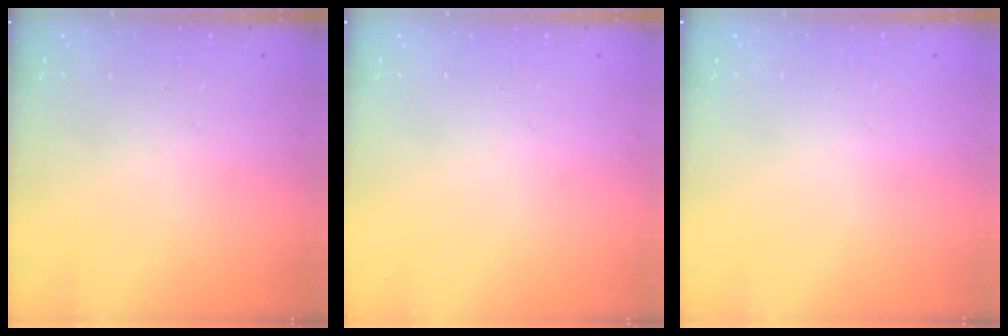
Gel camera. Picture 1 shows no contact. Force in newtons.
{"total": 0.0}
{"total": 0.0}